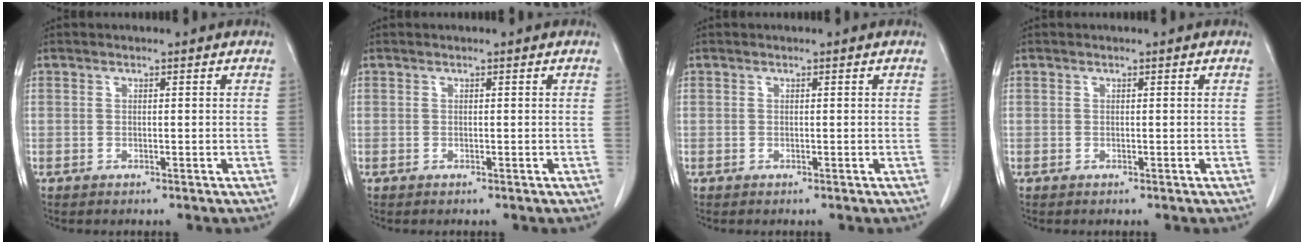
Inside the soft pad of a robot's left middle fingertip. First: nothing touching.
{"total": 0.0}
{"total": 0.0}
{"total": 0.0}